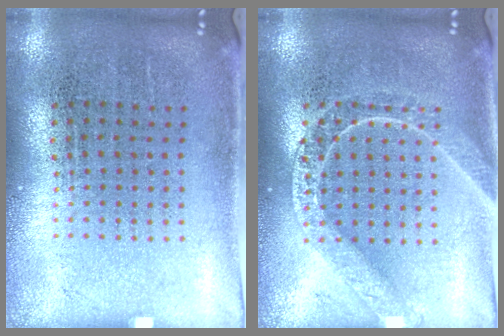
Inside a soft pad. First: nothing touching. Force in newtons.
{"total": 2.5, "press": 2.5, "slide": 0.4}